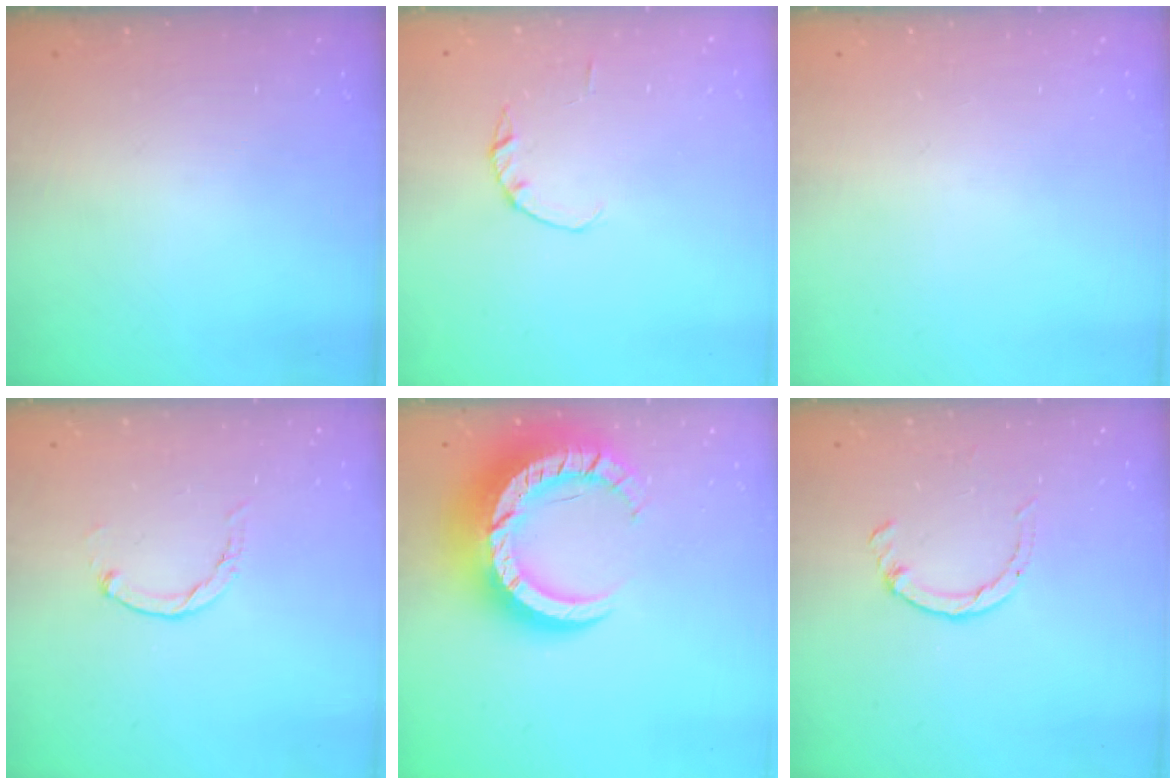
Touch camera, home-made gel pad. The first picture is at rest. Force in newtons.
{"total": 1.0, "press": 1.0, "slide": 0.2}
{"total": 0.0}
{"total": 0.0}
{"total": 17.5, "press": 17.4, "slide": 1.5}
{"total": 2.6, "press": 2.6, "slide": 0.4}